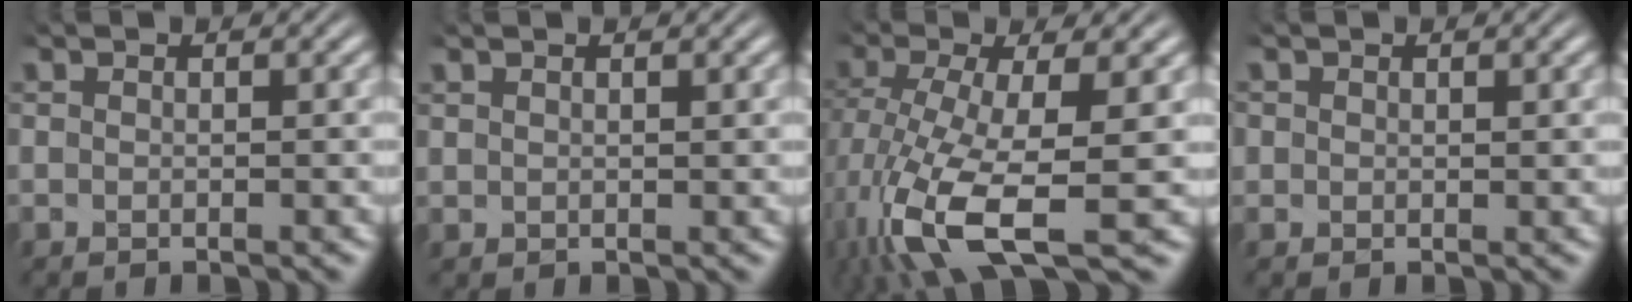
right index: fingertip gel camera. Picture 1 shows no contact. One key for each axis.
{"total": 1.2, "fx": 1.1, "fy": -0.5, "fz": -0.1, "tx": 0.009, "ty": -0.002, "tz": 0.024}
{"total": 7.7, "fx": -2.7, "fy": 3.1, "fz": 6.5, "tx": -0.151, "ty": -0.064, "tz": -0.007}
{"total": 0.8, "fx": 0.7, "fy": 0.4, "fz": 0.0, "tx": -0.005, "ty": -0.010, "tz": 0.017}